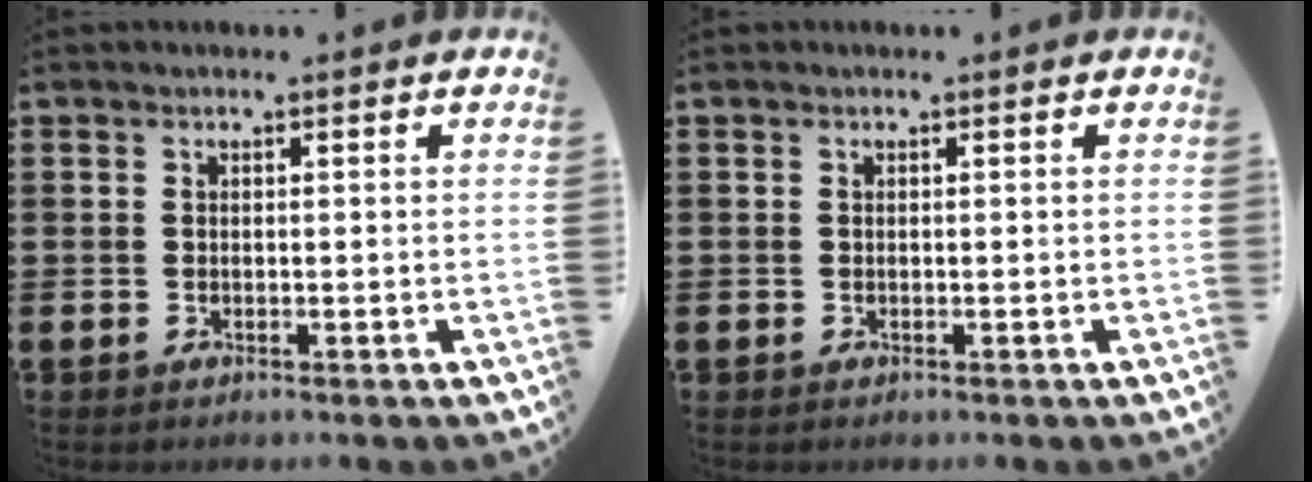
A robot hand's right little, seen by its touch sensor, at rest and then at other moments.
{"total": 0.0}